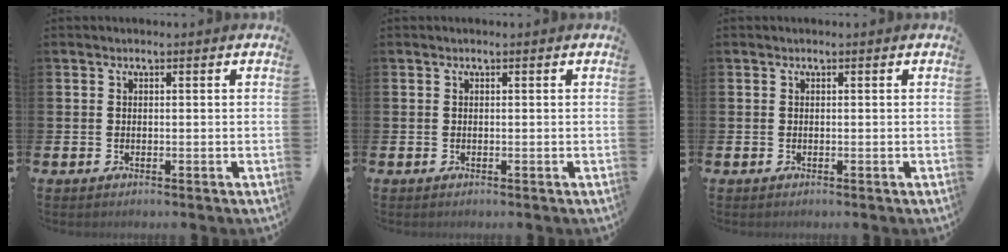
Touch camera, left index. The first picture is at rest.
{"total": 0.0}
{"total": 0.0}